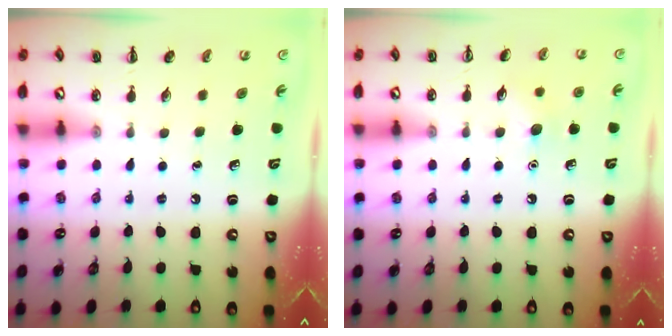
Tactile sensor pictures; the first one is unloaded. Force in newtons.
{"total": 6.5, "press": 6.3, "slide": 1.6}